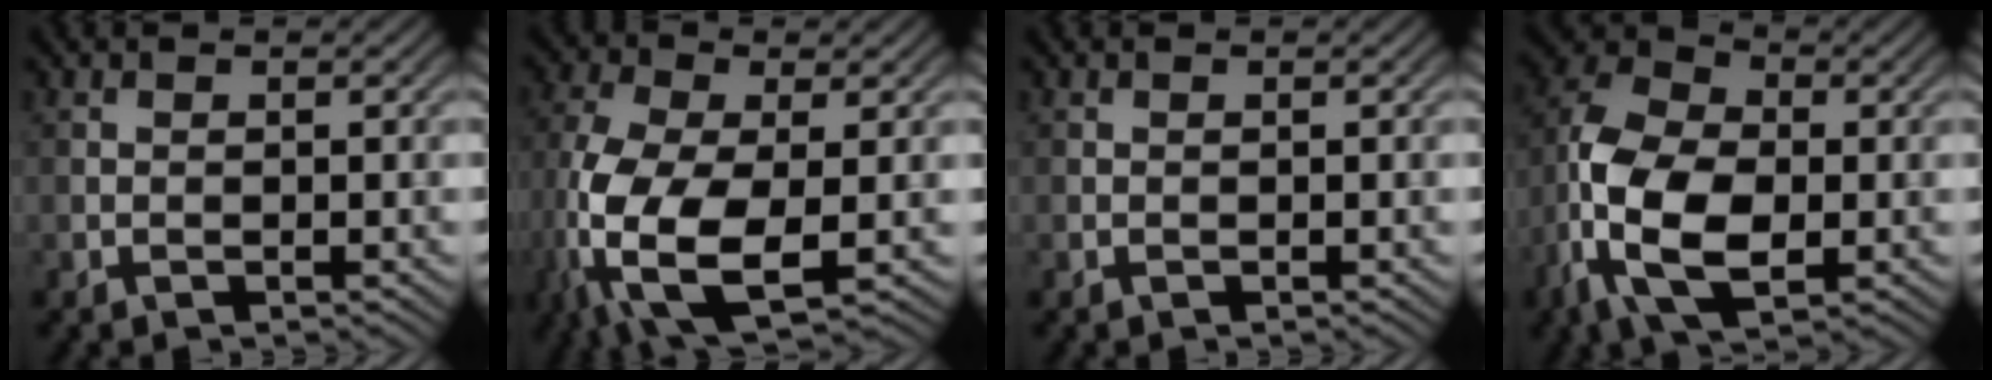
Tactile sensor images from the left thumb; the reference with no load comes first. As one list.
[{"total": 13.8, "force": [-3.9, 6.6, 11.4], "torque": [-0.292, -0.028, -0.069]}, {"total": 0.0}, {"total": 13.5, "force": [-3.6, 7.7, 10.5], "torque": [-0.247, -0.011, -0.076]}]